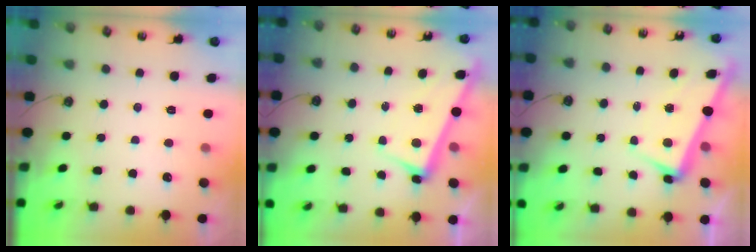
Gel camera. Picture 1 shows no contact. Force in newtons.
{"total": 2.6, "press": 2.5, "slide": 0.7}
{"total": 2.9, "press": 2.8, "slide": 0.9}